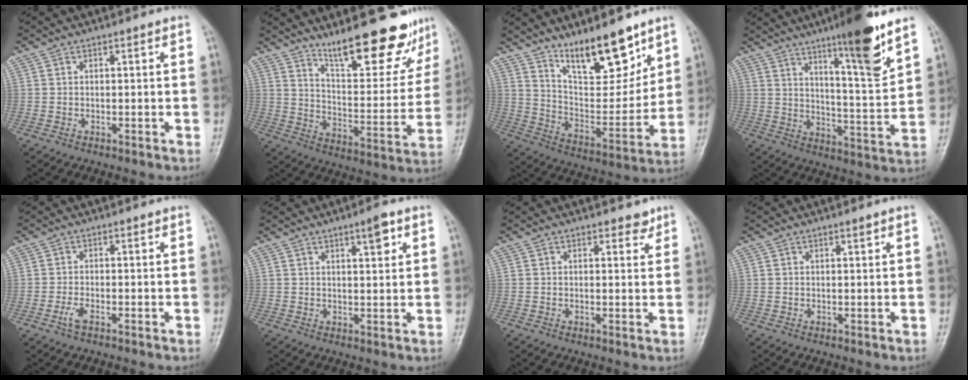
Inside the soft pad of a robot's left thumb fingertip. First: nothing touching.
{"total": 19.6, "force": [15.0, 5.6, 11.3], "torque": [-0.117, -0.103, 0.227]}
{"total": 16.6, "force": [11.7, 5.7, 10.3], "torque": [-0.117, -0.083, 0.208]}
{"total": 14.9, "force": [9.6, 1.6, 11.2], "torque": [-0.159, -0.065, 0.154]}
{"total": 2.0, "force": [-1.1, 0.7, 1.5], "torque": [-0.038, 0.001, -0.024]}
{"total": 4.1, "force": [2.3, 1.0, 3.3], "torque": [-0.043, -0.012, 0.035]}
{"total": 2.1, "force": [1.6, 1.1, 0.8], "torque": [0.005, -0.009, 0.017]}
{"total": 0.9, "force": [0.6, 0.1, 0.6], "torque": [-0.008, -0.004, 0.011]}